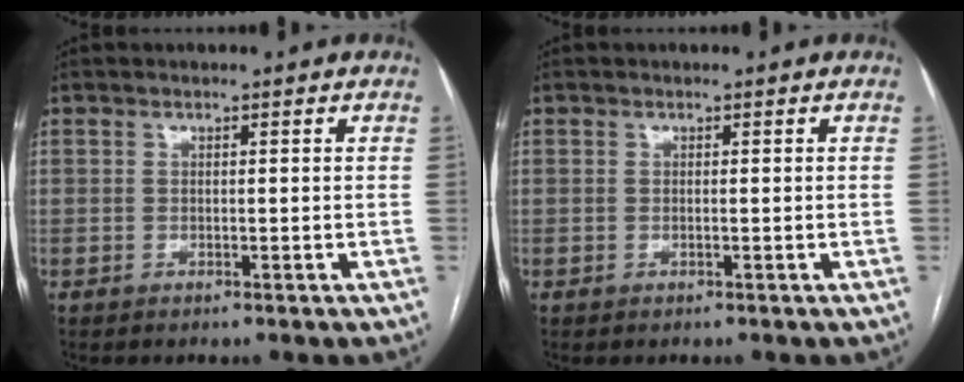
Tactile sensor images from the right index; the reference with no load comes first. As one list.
[{"total": 0.0}]